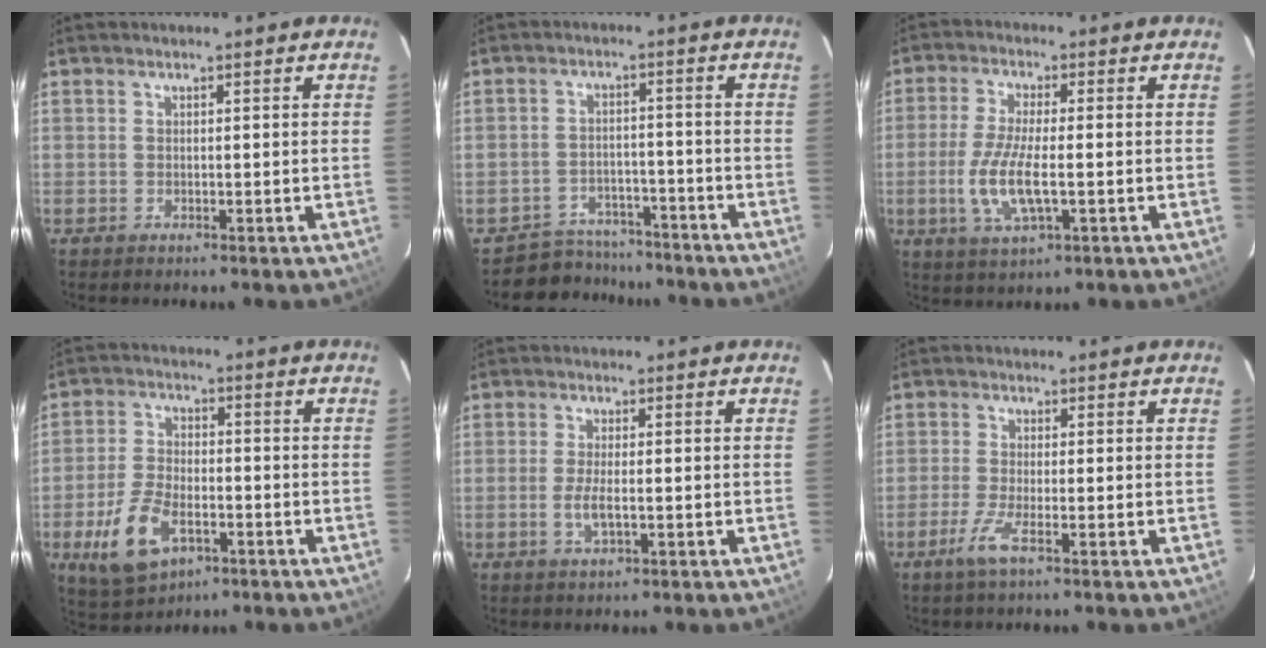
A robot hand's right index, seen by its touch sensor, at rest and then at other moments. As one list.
[{"total": 7.4, "force": [-6.4, 3.8, -0.2], "torque": [-0.009, 0.025, -0.090]}, {"total": 9.2, "force": [-2.1, 2.6, 8.6], "torque": [-0.182, -0.012, -0.039]}, {"total": 10.8, "force": [-4.7, 5.9, 7.8], "torque": [-0.177, -0.009, -0.080]}, {"total": 3.6, "force": [-1.0, 0.9, 3.4], "torque": [-0.069, -0.007, -0.017]}, {"total": 3.8, "force": [-2.1, -0.1, 3.1], "torque": [-0.078, -0.009, -0.046]}]